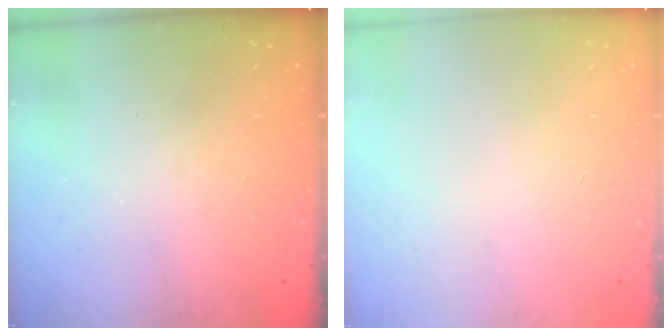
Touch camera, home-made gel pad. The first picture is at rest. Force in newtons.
{"total": 0.0}